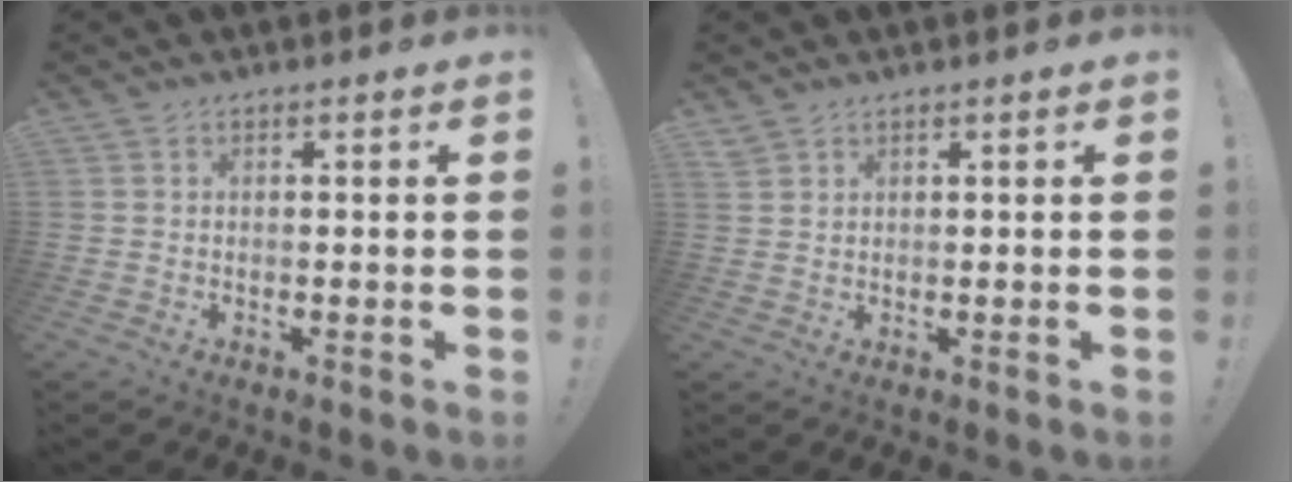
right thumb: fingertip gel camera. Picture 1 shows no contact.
{"total": 1.8, "force": [1.6, 0.5, 0.7], "torque": [-0.007, -0.011, 0.029]}